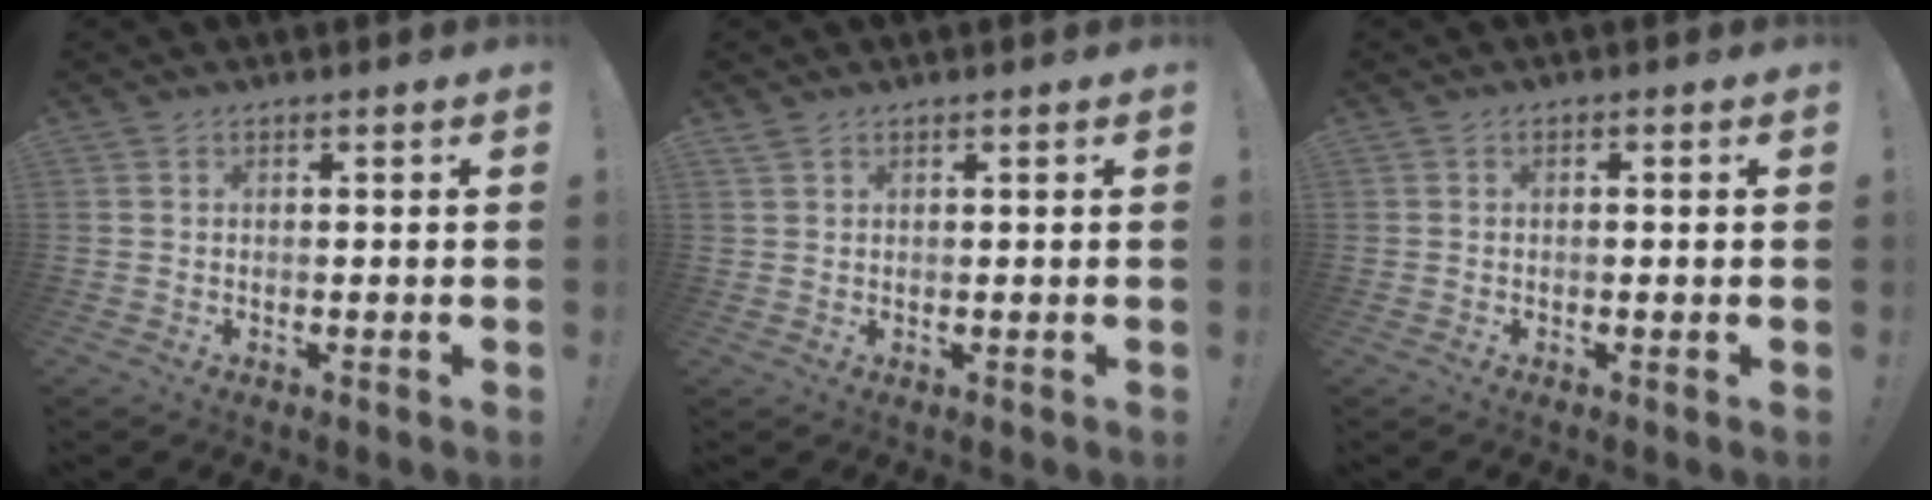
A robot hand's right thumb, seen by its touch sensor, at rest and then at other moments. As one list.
[{"total": 1.3, "force": [1.0, 0.7, 0.5], "torque": [-0.003, -0.004, 0.019]}, {"total": 0.6, "force": [-0.3, 0.1, 0.5], "torque": [-0.006, 0.001, -0.006]}]